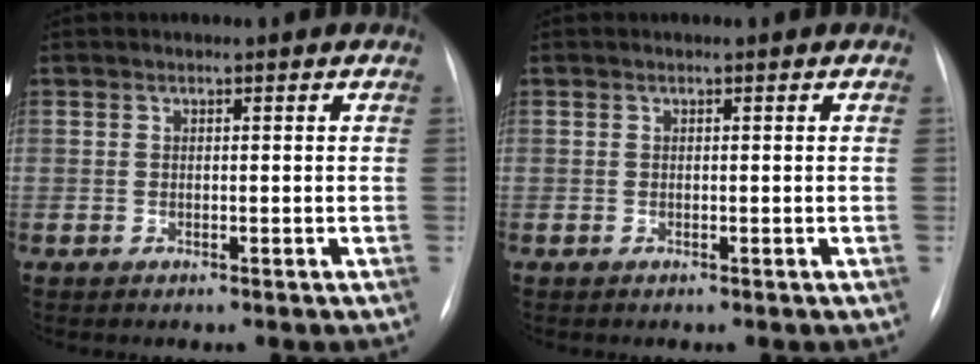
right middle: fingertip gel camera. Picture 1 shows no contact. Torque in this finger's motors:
{"motor_torque": [-0.26, 0.20, -0.08, -0.01]}